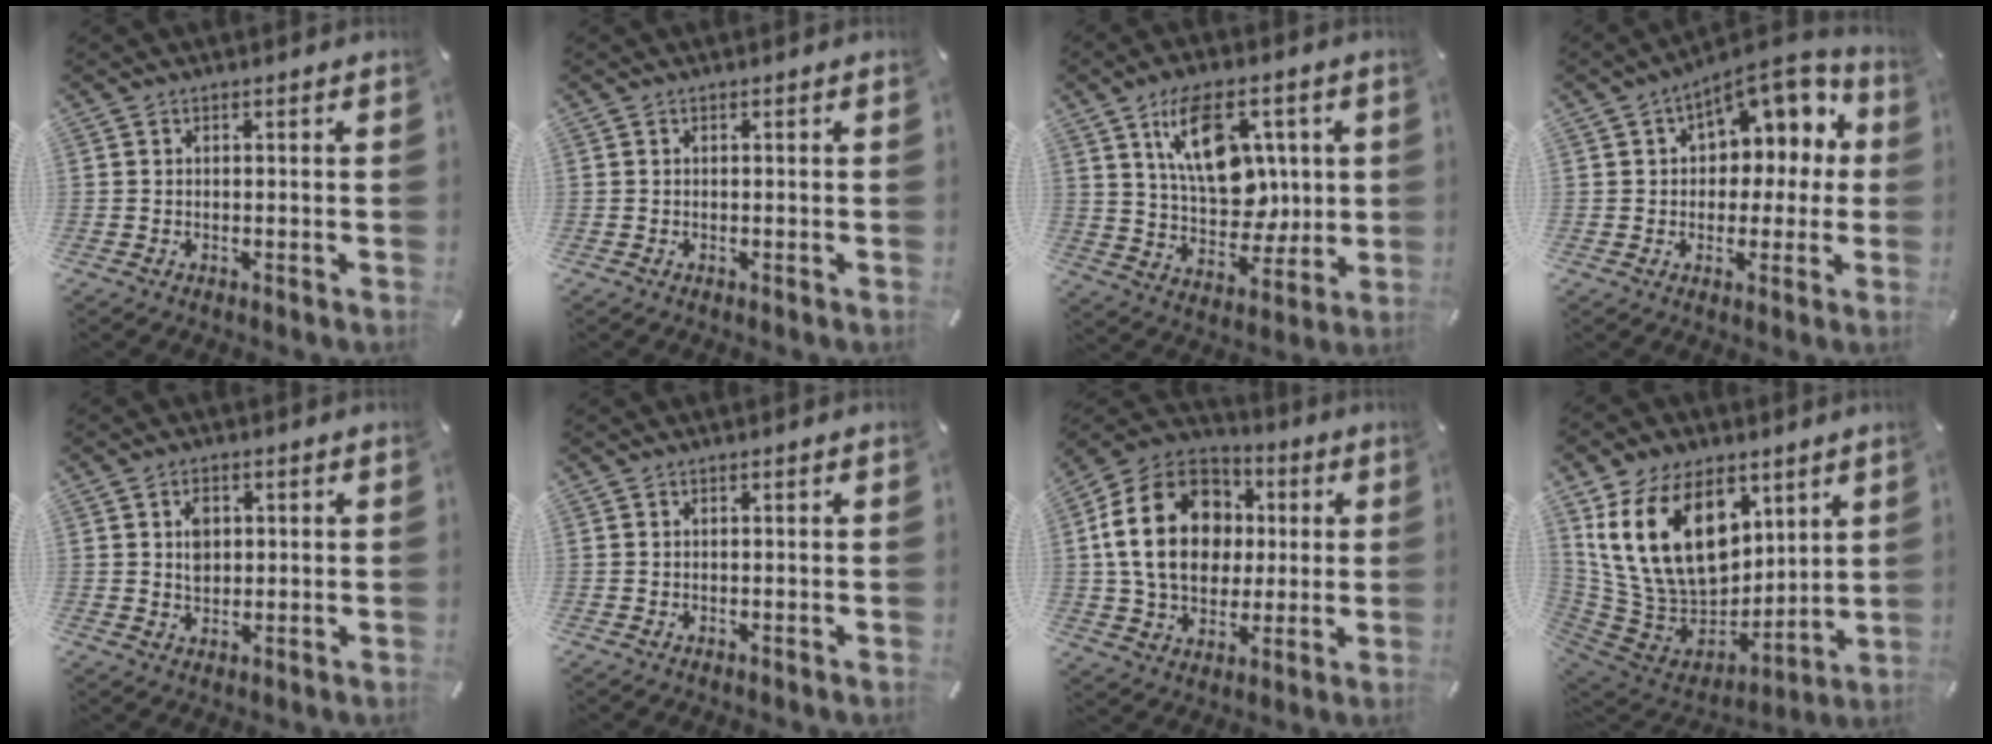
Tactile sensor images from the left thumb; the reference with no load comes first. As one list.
[{"total": 0.0}, {"total": 16.4, "force": [5.4, 10.7, 11.2], "torque": [-0.181, -0.001, 0.100]}, {"total": 10.9, "force": [5.2, 7.2, 6.3], "torque": [-0.075, -0.038, 0.091]}, {"total": 4.0, "force": [0.8, 3.2, 2.2], "torque": [-0.033, 0.002, 0.009]}, {"total": 0.0}, {"total": 20.8, "force": [2.3, 16.5, 12.4], "torque": [-0.234, 0.015, 0.042]}, {"total": 22.7, "force": [8.9, 15.4, 14.1], "torque": [-0.292, -0.044, 0.162]}]